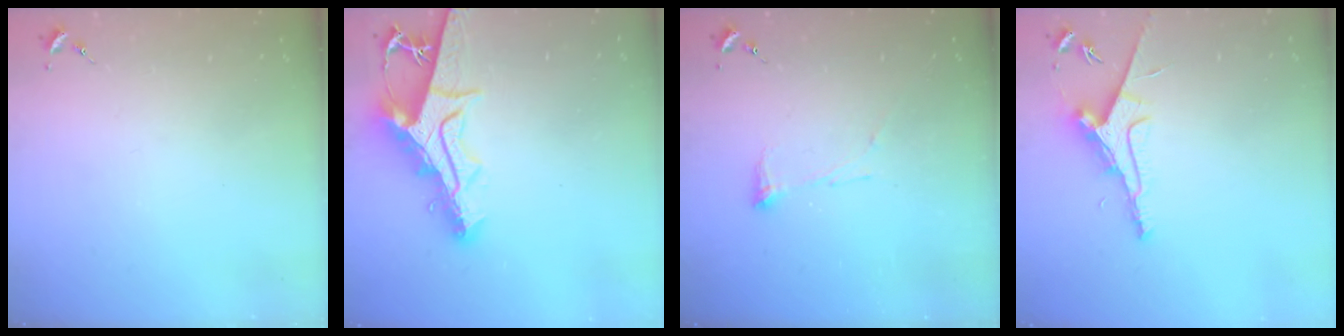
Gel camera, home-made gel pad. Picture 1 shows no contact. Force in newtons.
{"total": 16.7, "press": 16.7, "slide": 1.1}
{"total": 6.3, "press": 6.2, "slide": 0.7}
{"total": 9.7, "press": 9.6, "slide": 1.1}